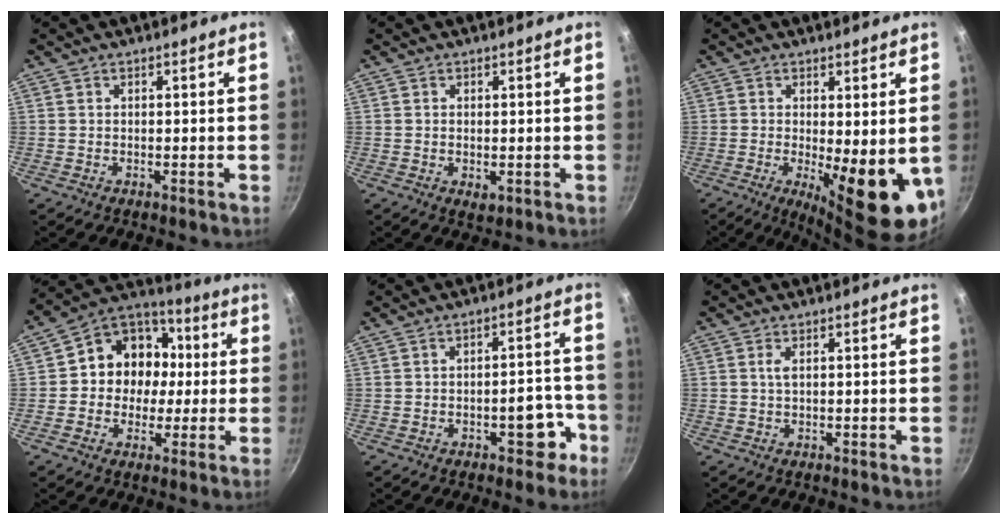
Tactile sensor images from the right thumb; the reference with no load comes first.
{"total": 2.1, "force": [-0.2, 1.2, 1.7], "torque": [-0.025, -0.006, -0.001]}
{"total": 13.1, "force": [-1.8, 4.4, 12.2], "torque": [-0.143, -0.018, -0.012]}
{"total": 13.9, "force": [0.4, 12.2, 6.6], "torque": [-0.060, 0.033, -0.012]}
{"total": 6.6, "force": [-3.3, 3.4, 4.6], "torque": [-0.019, 0.038, -0.034]}
{"total": 1.2, "force": [0.3, 0.5, 1.1], "torque": [-0.021, 0.001, 0.004]}